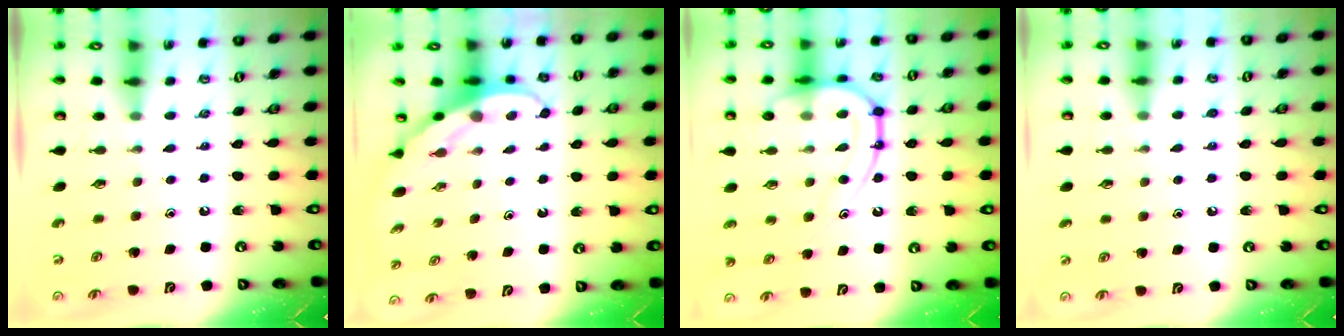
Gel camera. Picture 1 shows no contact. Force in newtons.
{"total": 4.0, "press": 3.9, "slide": 0.4}
{"total": 16.7, "press": 16.6, "slide": 1.7}
{"total": 4.3, "press": 4.3, "slide": 0.5}